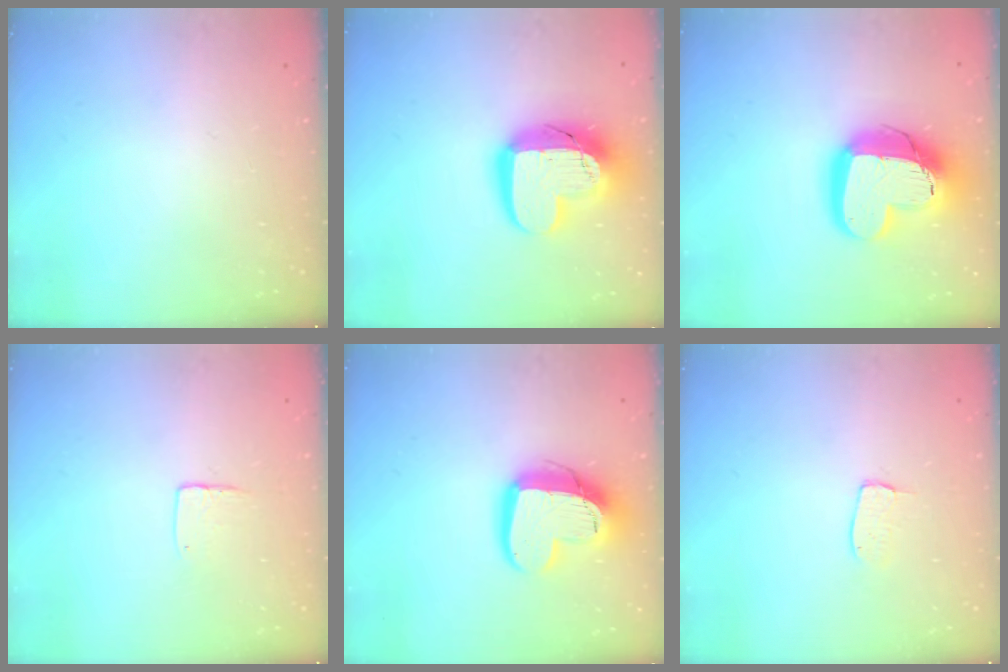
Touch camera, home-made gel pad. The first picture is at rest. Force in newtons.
{"total": 18.3, "press": 18.3, "slide": 1.2}
{"total": 19.5, "press": 19.5, "slide": 1.6}
{"total": 4.3, "press": 4.3, "slide": 0.4}
{"total": 16.3, "press": 16.3, "slide": 1.4}
{"total": 4.2, "press": 4.2, "slide": 0.2}